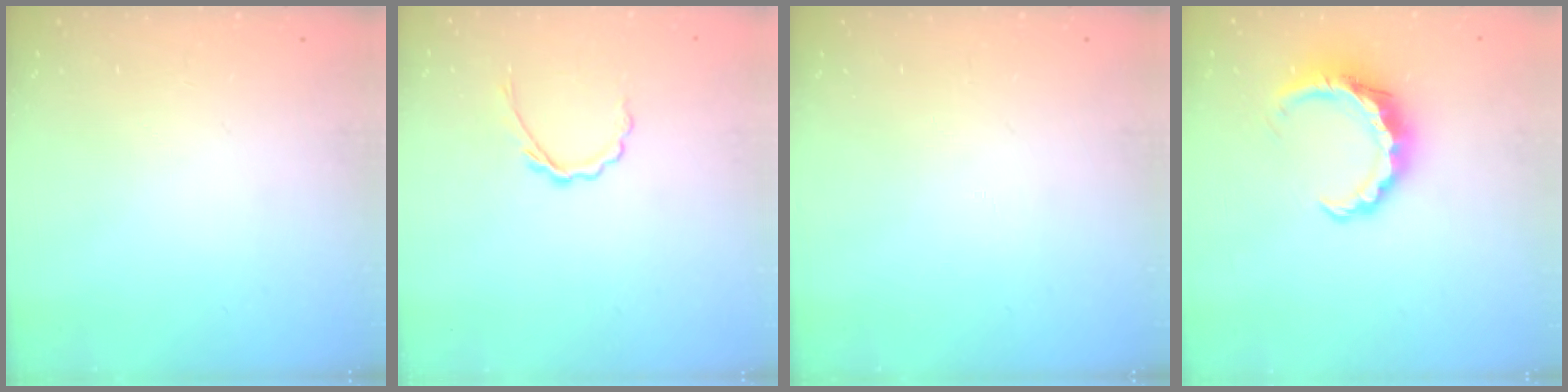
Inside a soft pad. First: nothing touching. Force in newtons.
{"total": 3.9, "press": 3.7, "slide": 1.2}
{"total": 0.0}
{"total": 8.2, "press": 8.1, "slide": 1.5}